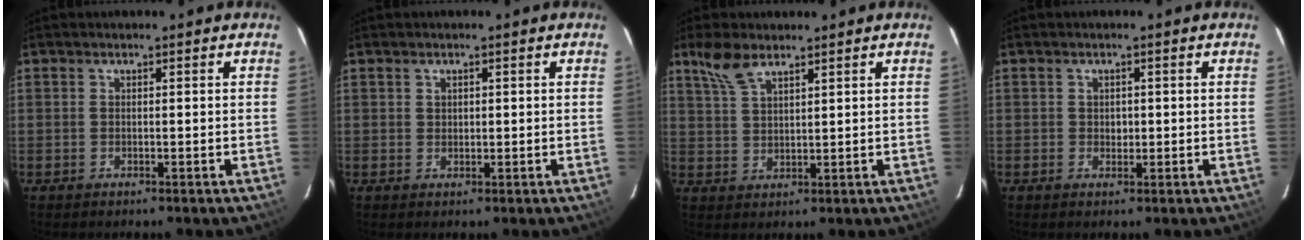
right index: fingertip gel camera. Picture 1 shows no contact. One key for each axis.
{"total": 1.1, "fx": 0.4, "fy": 1.0, "fz": 0.3, "tx": -0.003, "ty": 0.004, "tz": 0.008}
{"total": 5.6, "fx": 4.1, "fy": 2.1, "fz": 3.1, "tx": -0.066, "ty": 0.009, "tz": 0.086}
{"total": 1.3, "fx": 0.0, "fy": 1.2, "fz": 0.5, "tx": -0.005, "ty": 0.002, "tz": 0.001}